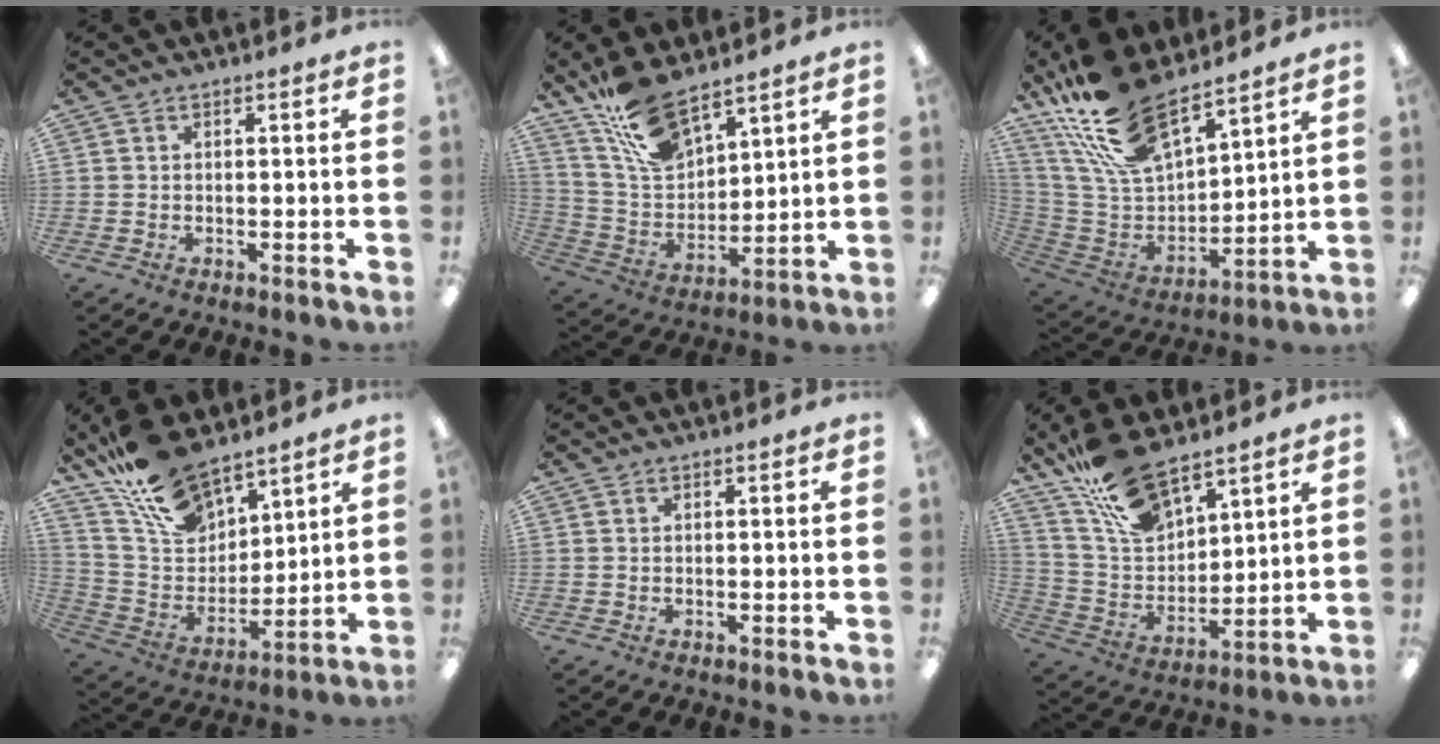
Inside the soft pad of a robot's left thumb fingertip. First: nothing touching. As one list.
[{"total": 14.6, "force": [11.1, 6.3, 7.1], "torque": [-0.150, -0.054, 0.209]}, {"total": 21.7, "force": [16.4, 8.9, 11.1], "torque": [-0.249, -0.091, 0.300]}, {"total": 17.0, "force": [13.2, 8.1, 6.9], "torque": [-0.144, -0.076, 0.248]}, {"total": 0.0}, {"total": 16.3, "force": [12.6, 7.1, 7.7], "torque": [-0.166, -0.063, 0.236]}]